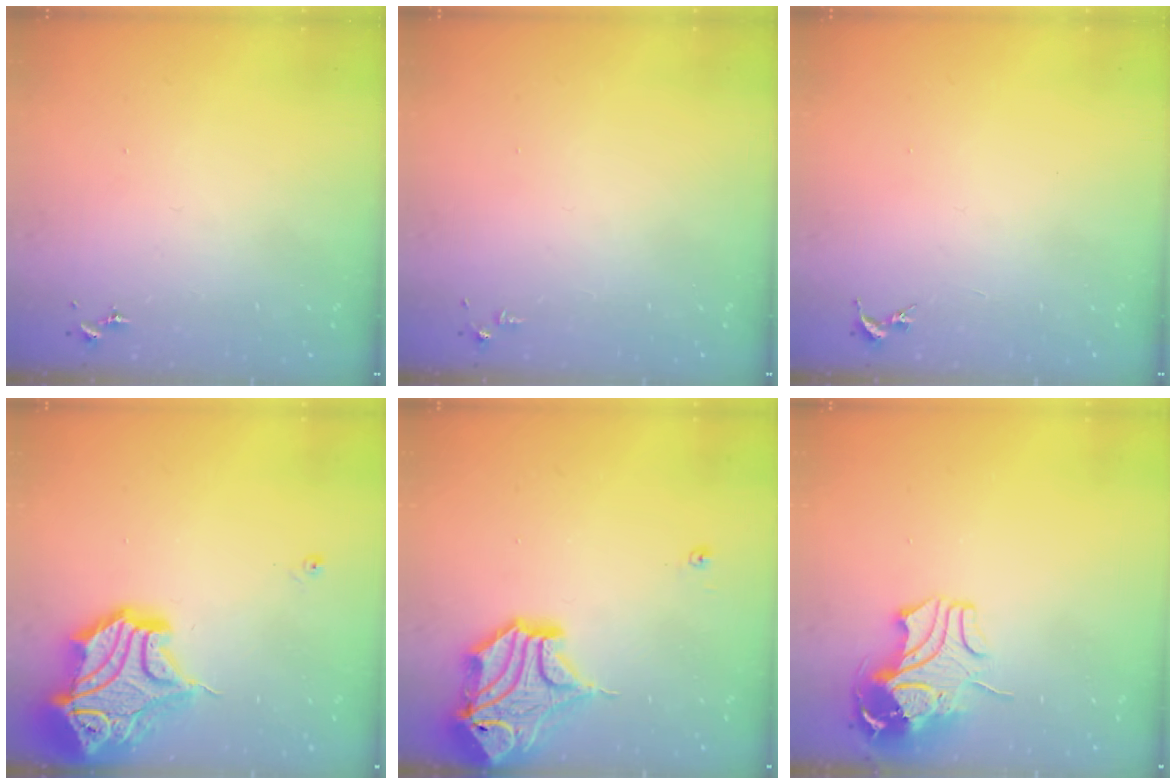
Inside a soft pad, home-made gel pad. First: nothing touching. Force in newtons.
{"total": 2.8, "press": 2.8, "slide": 0.4}
{"total": 0.0}
{"total": 19.6, "press": 19.4, "slide": 2.5}
{"total": 18.1, "press": 17.9, "slide": 2.5}
{"total": 11.6, "press": 11.5, "slide": 1.6}